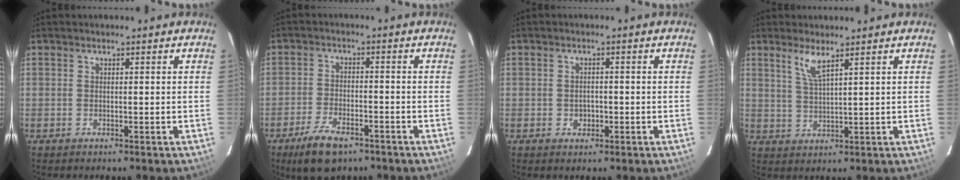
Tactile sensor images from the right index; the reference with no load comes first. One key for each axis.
{"total": 8.7, "fx": -5.9, "fy": 3.7, "fz": 5.2, "tx": -0.121, "ty": -0.008, "tz": -0.102}
{"total": 2.2, "fx": -0.6, "fy": 1.9, "fz": 0.9, "tx": -0.014, "ty": 0.003, "tz": -0.005}
{"total": 4.0, "fx": 2.7, "fy": 0.2, "fz": 3.0, "tx": -0.063, "ty": -0.005, "tz": 0.054}